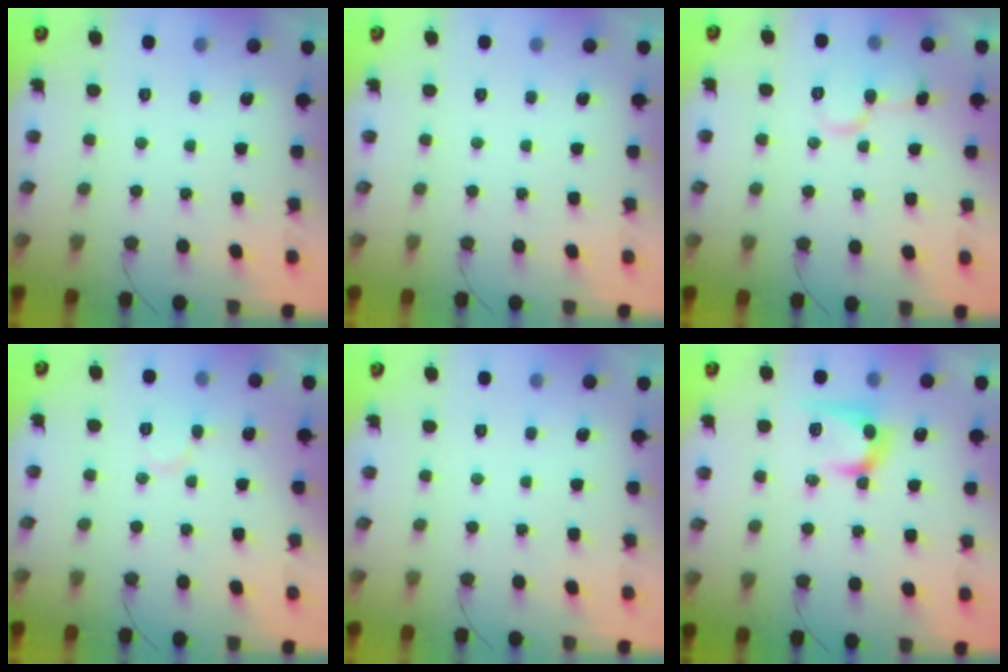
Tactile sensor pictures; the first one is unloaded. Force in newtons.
{"total": 0.0}
{"total": 8.6, "press": 8.6, "slide": 1.0}
{"total": 6.8, "press": 6.8, "slide": 0.7}
{"total": 0.0}
{"total": 11.5, "press": 11.5, "slide": 0.3}